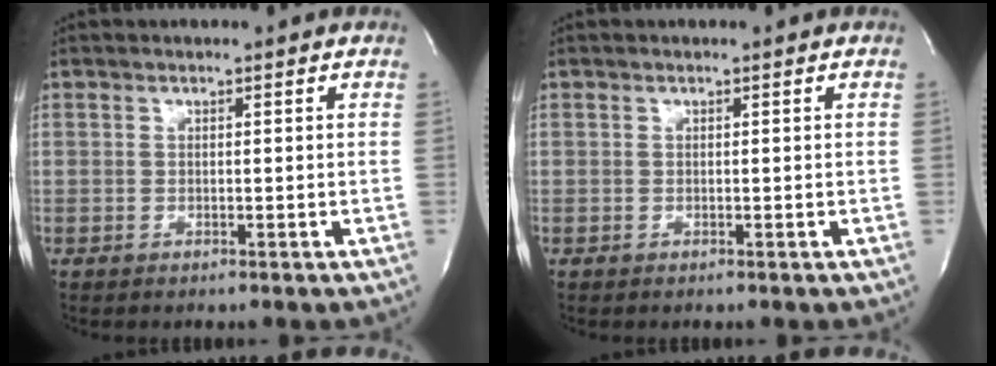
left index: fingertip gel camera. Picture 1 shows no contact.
{"total": 0.0}